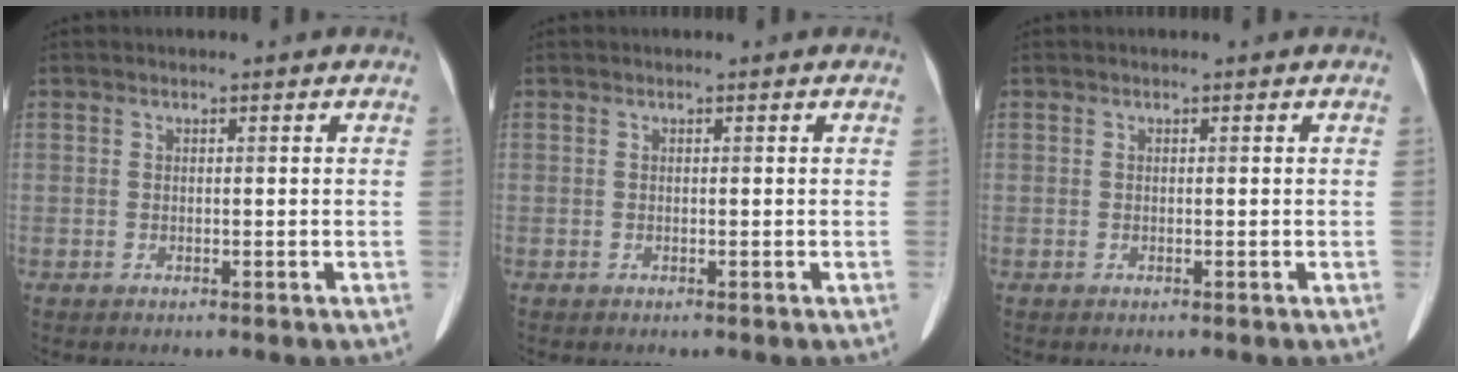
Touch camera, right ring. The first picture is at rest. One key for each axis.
{"total": 0.0}
{"total": 0.0}